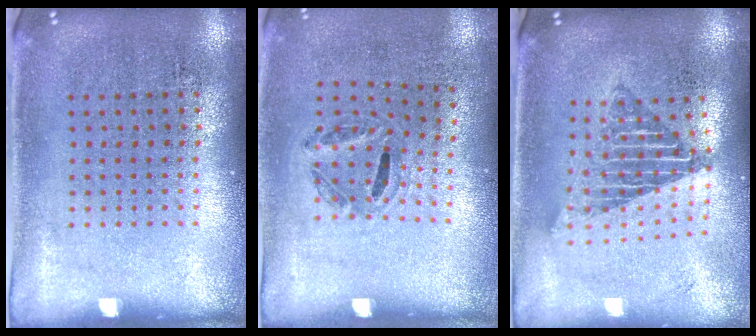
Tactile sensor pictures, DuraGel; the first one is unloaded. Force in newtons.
{"total": 1.1, "press": 0.6, "slide": 0.9}
{"total": 1.7, "press": 1.3, "slide": 1.0}